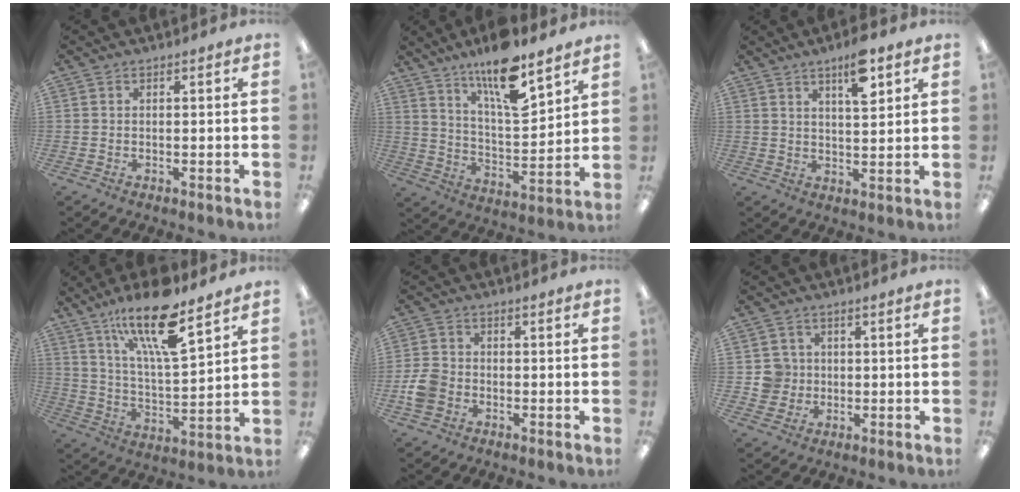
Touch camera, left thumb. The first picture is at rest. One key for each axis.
{"total": 15.6, "fx": 11.3, "fy": 4.4, "fz": 9.8, "tx": -0.160, "ty": -0.069, "tz": 0.188}
{"total": 8.5, "fx": 5.0, "fy": 2.7, "fz": 6.3, "tx": -0.094, "ty": -0.020, "tz": 0.079}
{"total": 18.5, "fx": 12.6, "fy": 5.1, "fz": 12.6, "tx": -0.219, "ty": -0.067, "tz": 0.207}
{"total": 5.8, "fx": -2.1, "fy": 4.5, "fz": 2.9, "tx": -0.057, "ty": 0.015, "tz": -0.037}
{"total": 5.5, "fx": 0.1, "fy": 5.5, "fz": 0.7, "tx": -0.012, "ty": 0.010, "tz": 0.003}